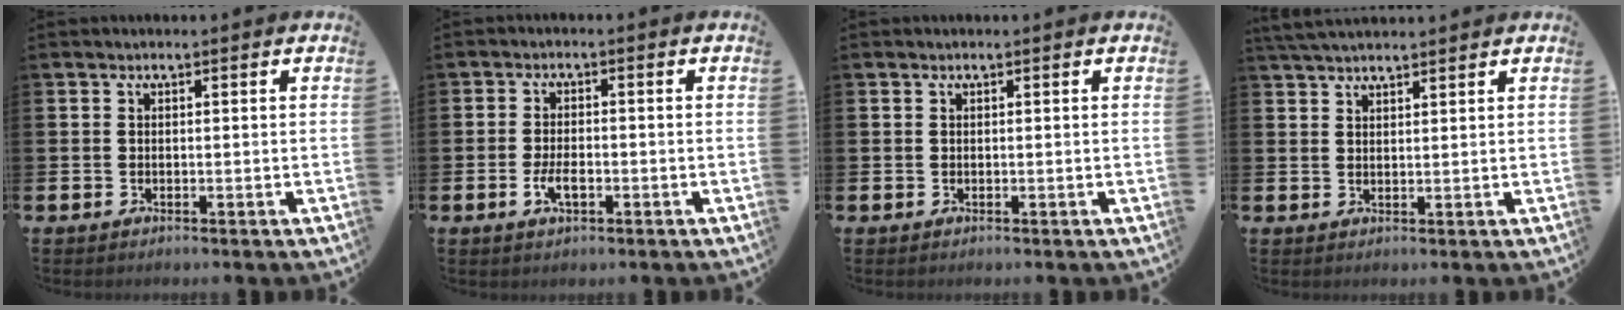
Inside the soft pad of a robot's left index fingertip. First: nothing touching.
{"total": 3.0, "force": [-0.9, 1.4, 2.6], "torque": [-0.042, 0.001, -0.016]}
{"total": 0.0}
{"total": 3.2, "force": [3.0, 0.5, 0.9], "torque": [-0.021, -0.008, 0.057]}